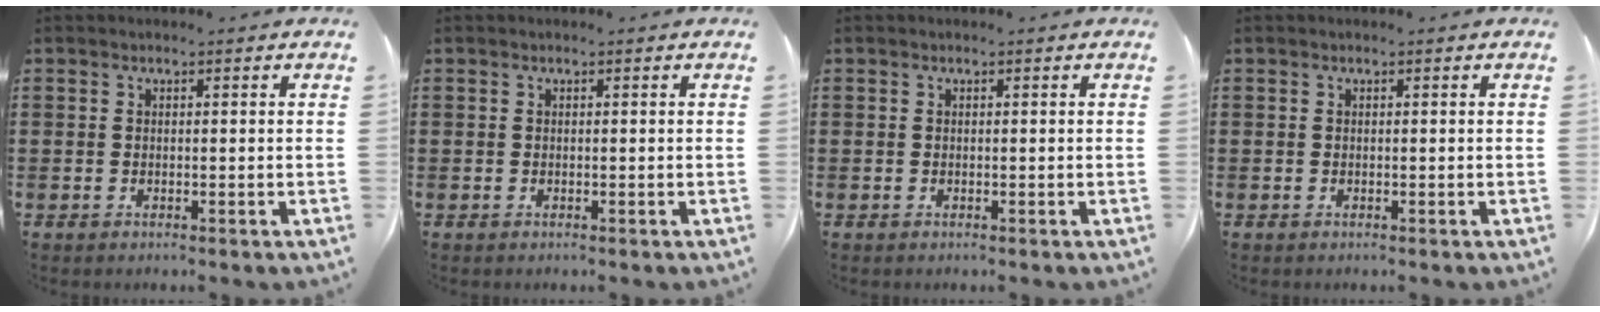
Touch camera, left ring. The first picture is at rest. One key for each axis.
{"total": 0.0}
{"total": 0.0}
{"total": 0.0}